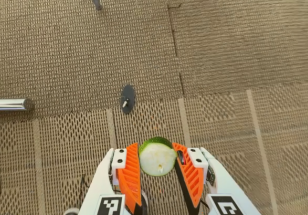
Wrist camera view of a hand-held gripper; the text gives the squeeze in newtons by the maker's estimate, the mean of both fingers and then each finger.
{"total": 8.9, "left": 8.5, "right": 9.3}